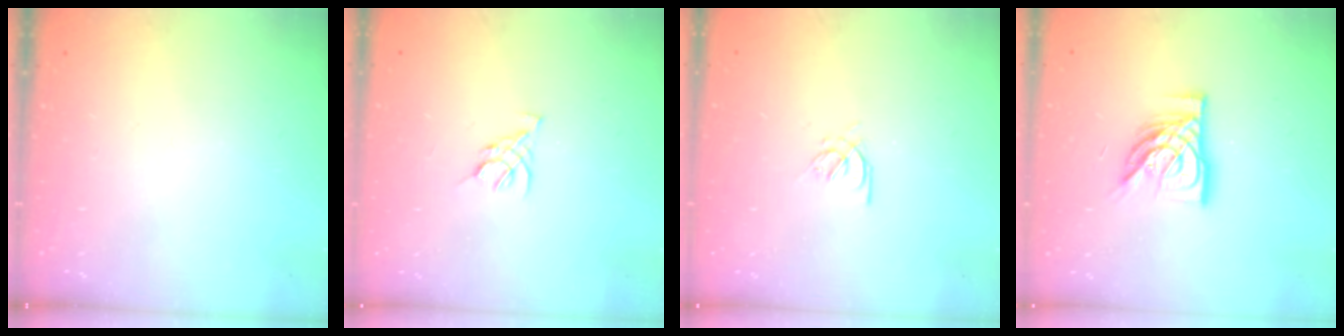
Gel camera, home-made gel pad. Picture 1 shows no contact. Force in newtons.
{"total": 3.2, "press": 3.2, "slide": 0.7}
{"total": 2.6, "press": 2.5, "slide": 0.7}
{"total": 13.3, "press": 13.2, "slide": 1.2}